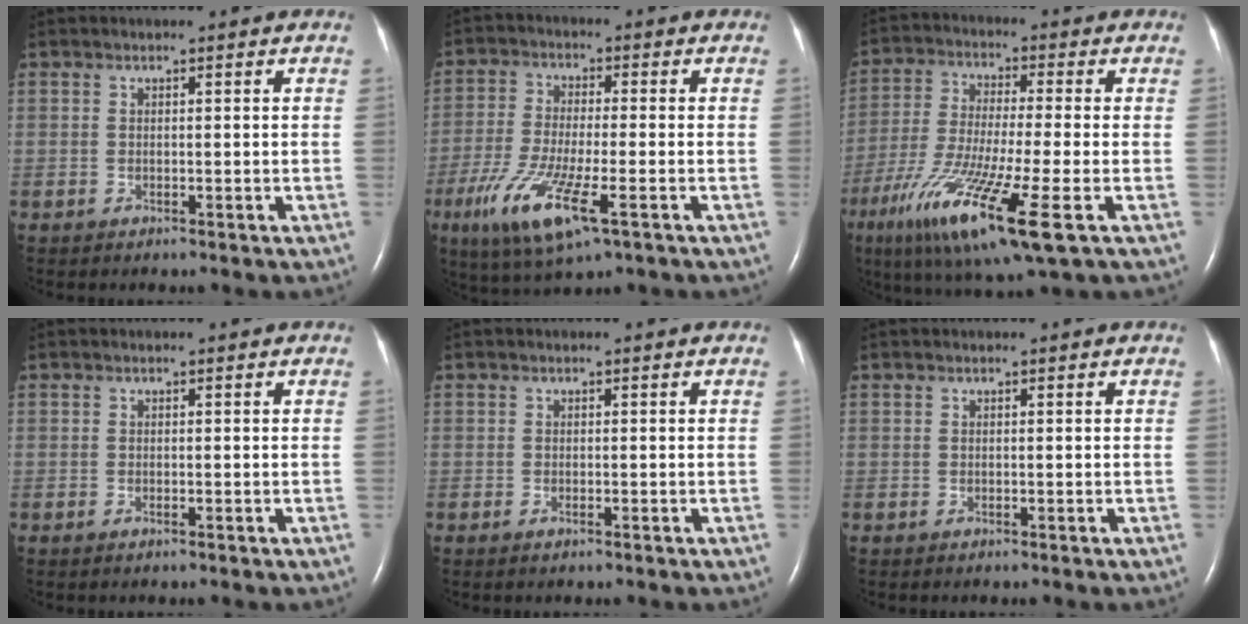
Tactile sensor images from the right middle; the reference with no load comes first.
{"total": 11.4, "force": [-5.1, 2.1, 10.0], "torque": [-0.205, -0.030, -0.089]}
{"total": 16.5, "force": [-7.3, 1.2, 14.8], "torque": [-0.291, -0.043, -0.126]}
{"total": 0.0}
{"total": 0.6, "force": [-0.3, 0.2, 0.4], "torque": [-0.008, -0.001, -0.003]}
{"total": 0.0}